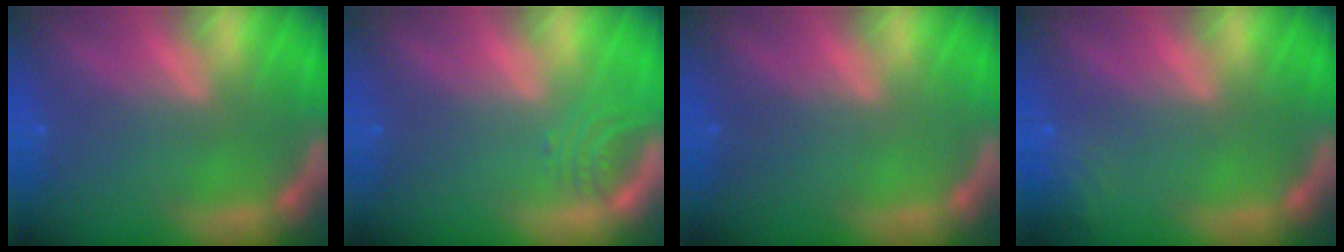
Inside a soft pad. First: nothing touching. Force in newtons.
{"total": 2.0}
{"total": 0.0}
{"total": 2.4}